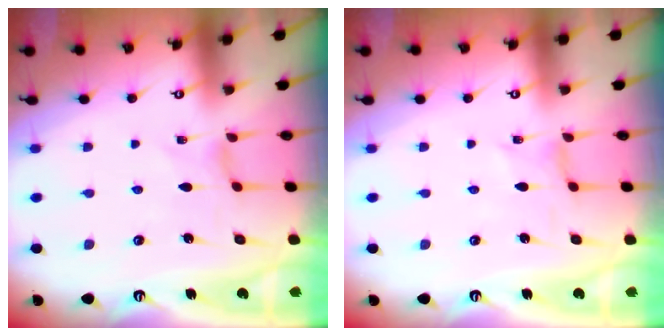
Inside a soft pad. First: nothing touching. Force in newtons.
{"total": 0.0}